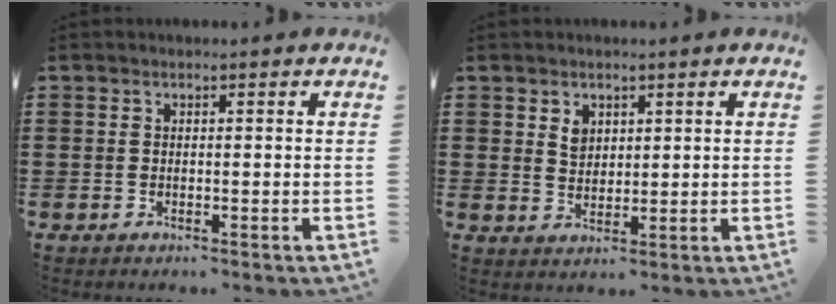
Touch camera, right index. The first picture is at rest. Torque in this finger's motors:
{"motor_torque": [0.01, 0.00, 0.06, 0.04]}